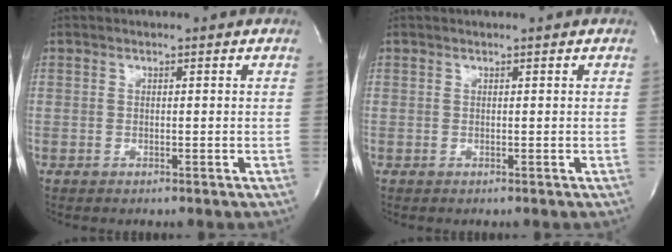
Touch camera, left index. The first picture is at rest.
{"total": 0.0}